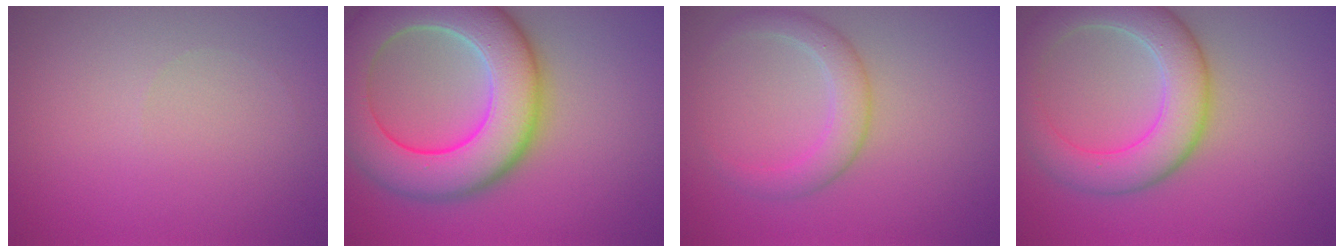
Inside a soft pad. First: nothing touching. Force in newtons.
{"total": 11.3, "press": 11.3, "slide": 0.5}
{"total": 2.9, "press": 2.9, "slide": 0.3}
{"total": 6.5, "press": 6.5, "slide": 0.2}